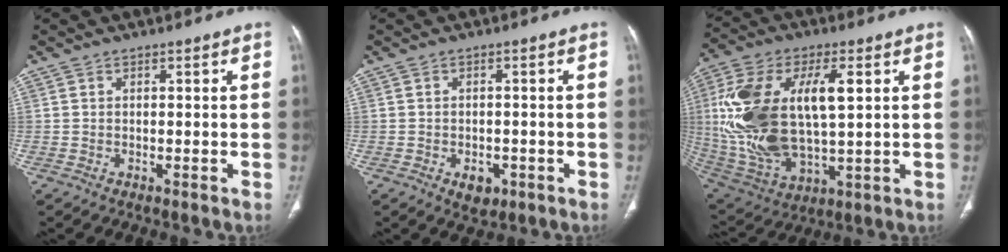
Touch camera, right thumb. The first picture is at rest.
{"total": 3.6, "force": [-1.5, 2.4, 2.1], "torque": [-0.018, 0.004, -0.012]}
{"total": 24.3, "force": [3.5, 11.8, 20.9], "torque": [-0.422, -0.009, 0.069]}